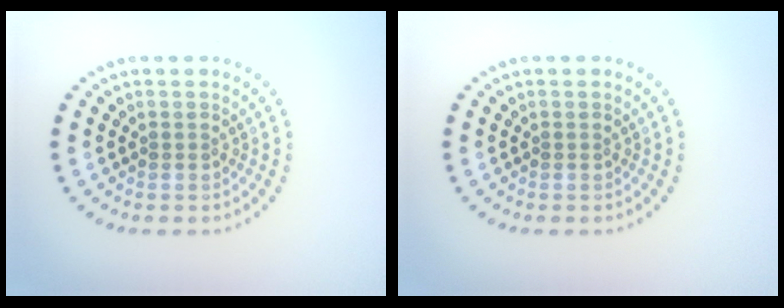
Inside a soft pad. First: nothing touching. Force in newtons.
{"total": 0.0}